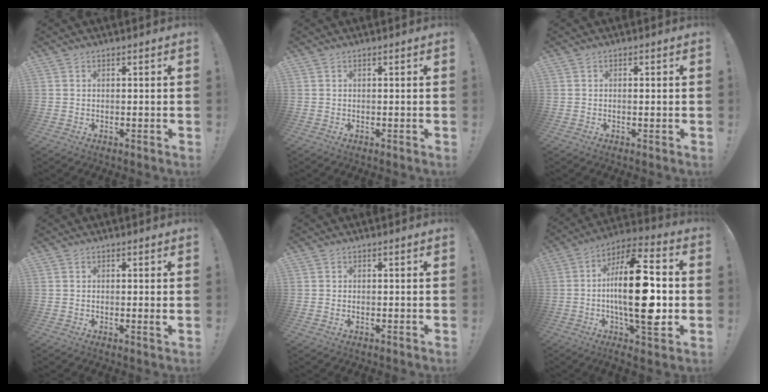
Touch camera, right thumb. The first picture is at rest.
{"total": 0.0}
{"total": 0.9, "force": [-0.3, -0.1, 0.8], "torque": [-0.010, -0.003, -0.007]}
{"total": 0.8, "force": [0.2, 0.0, 0.8], "torque": [-0.007, -0.002, 0.001]}
{"total": 0.0}
{"total": 23.0, "force": [-2.4, 6.0, 22.0], "torque": [-0.407, 0.002, -0.049]}